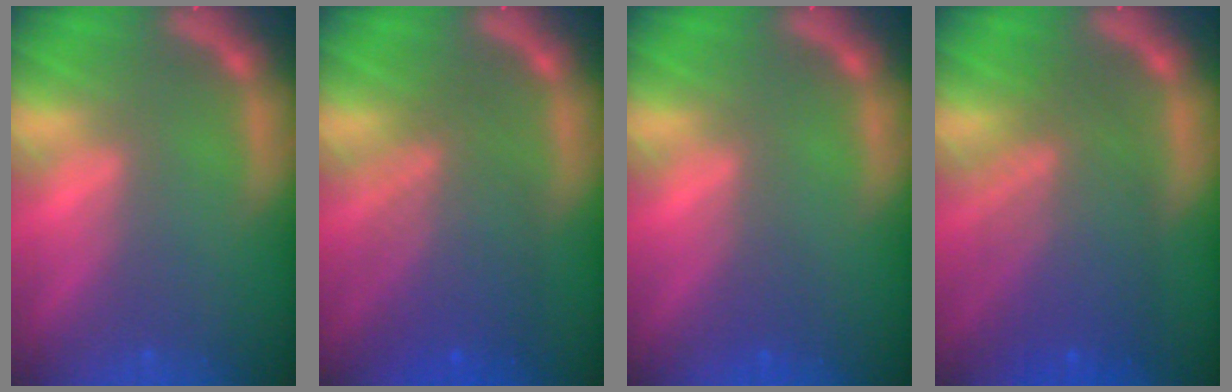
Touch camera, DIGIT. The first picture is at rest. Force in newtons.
{"total": 6.6}
{"total": 1.0}
{"total": 7.6}